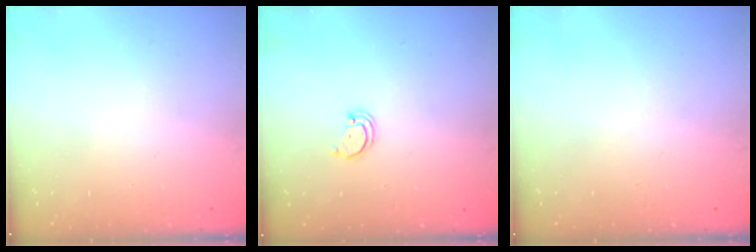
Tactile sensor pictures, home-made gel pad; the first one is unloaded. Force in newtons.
{"total": 1.6, "press": 1.6, "slide": 0.1}
{"total": 0.0}